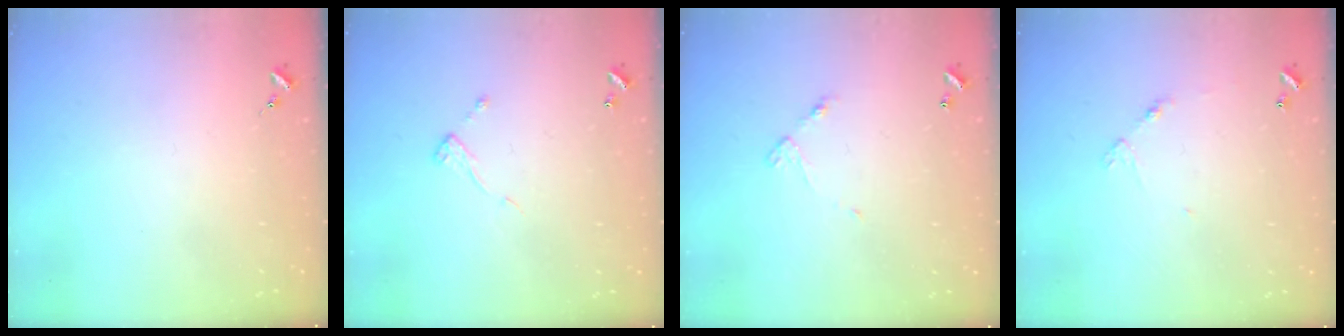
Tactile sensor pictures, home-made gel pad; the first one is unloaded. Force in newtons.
{"total": 5.3, "press": 5.3, "slide": 0.2}
{"total": 4.5, "press": 4.5, "slide": 0.3}
{"total": 4.6, "press": 4.6, "slide": 0.3}